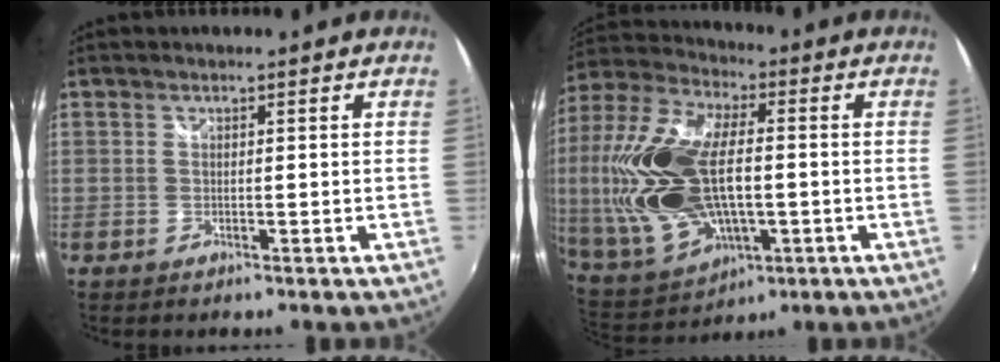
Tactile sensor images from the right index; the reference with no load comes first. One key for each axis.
{"total": 25.9, "fx": -0.7, "fy": 13.7, "fz": 22.0, "tx": -0.475, "ty": -0.003, "tz": 0.001}